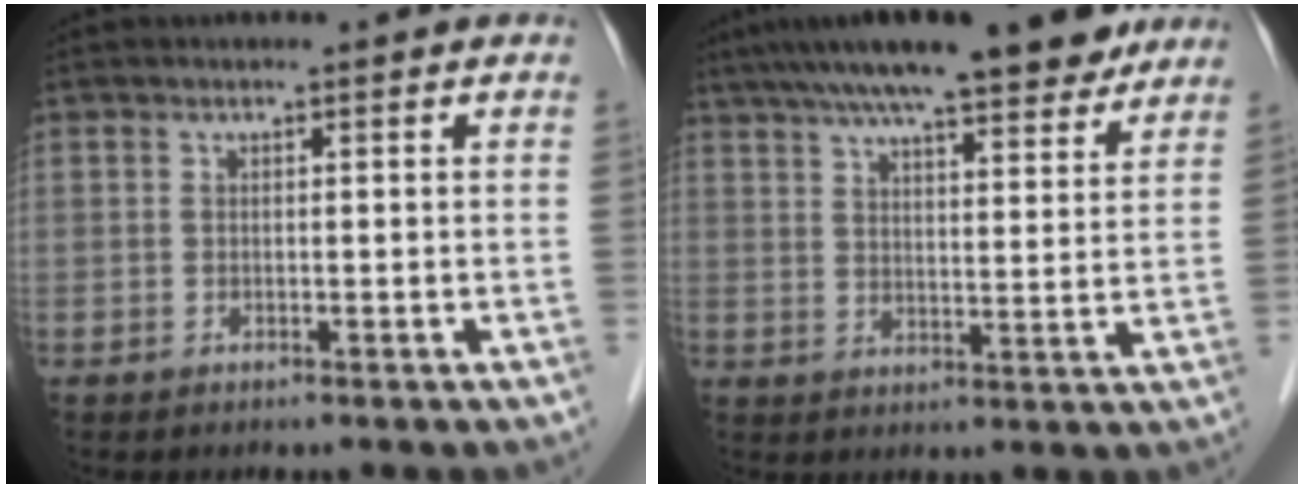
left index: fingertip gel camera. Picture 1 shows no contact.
{"total": 18.9, "force": [15.1, 3.4, 10.8], "torque": [-0.177, 0.036, 0.217]}